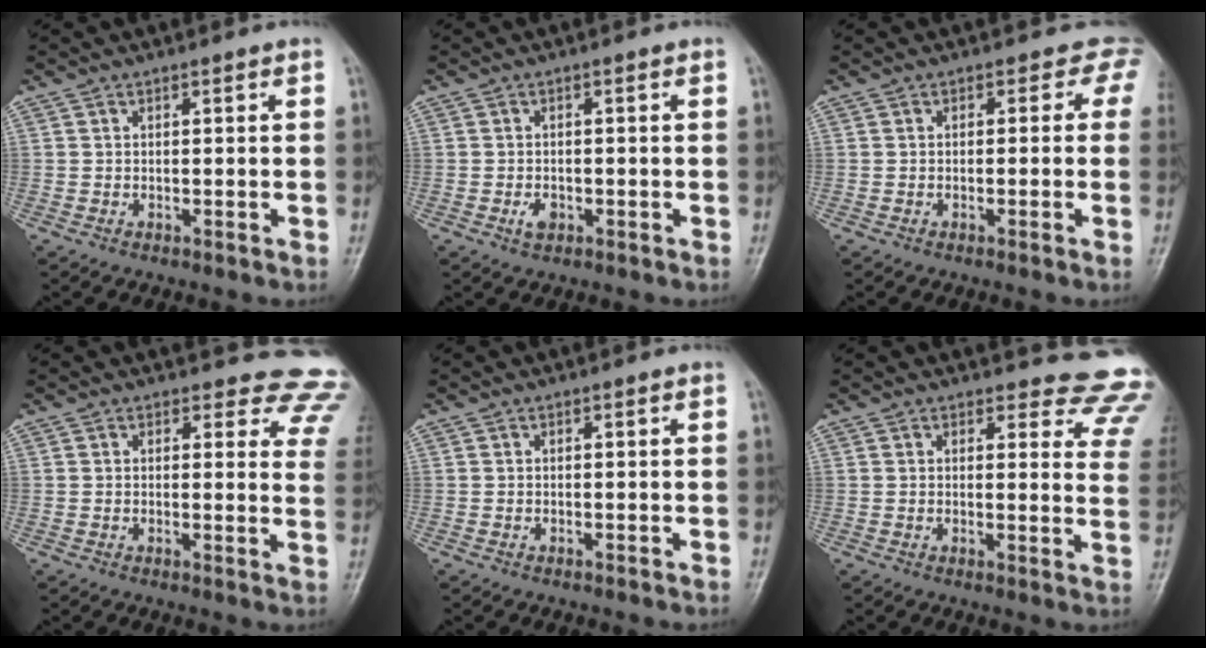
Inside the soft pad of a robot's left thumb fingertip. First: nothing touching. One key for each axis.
{"total": 2.1, "fx": -0.9, "fy": 1.4, "fz": 1.4, "tx": -0.024, "ty": 0.004, "tz": -0.014}
{"total": 2.2, "fx": 0.4, "fy": 2.0, "fz": 0.9, "tx": 0.023, "ty": 0.009, "tz": -0.016}
{"total": 11.1, "fx": 10.3, "fy": 3.9, "fz": 1.1, "tx": 0.047, "ty": -0.077, "tz": 0.073}
{"total": 0.0}
{"total": 12.7, "fx": 12.2, "fy": 3.4, "fz": 1.0, "tx": 0.046, "ty": -0.109, "tz": 0.099}